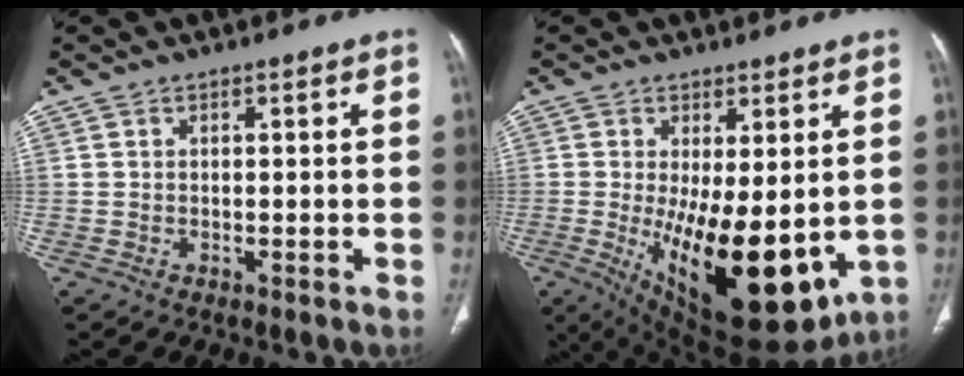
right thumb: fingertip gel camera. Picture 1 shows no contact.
{"total": 19.2, "force": [-2.8, 7.9, 17.2], "torque": [-0.259, -0.037, -0.012]}